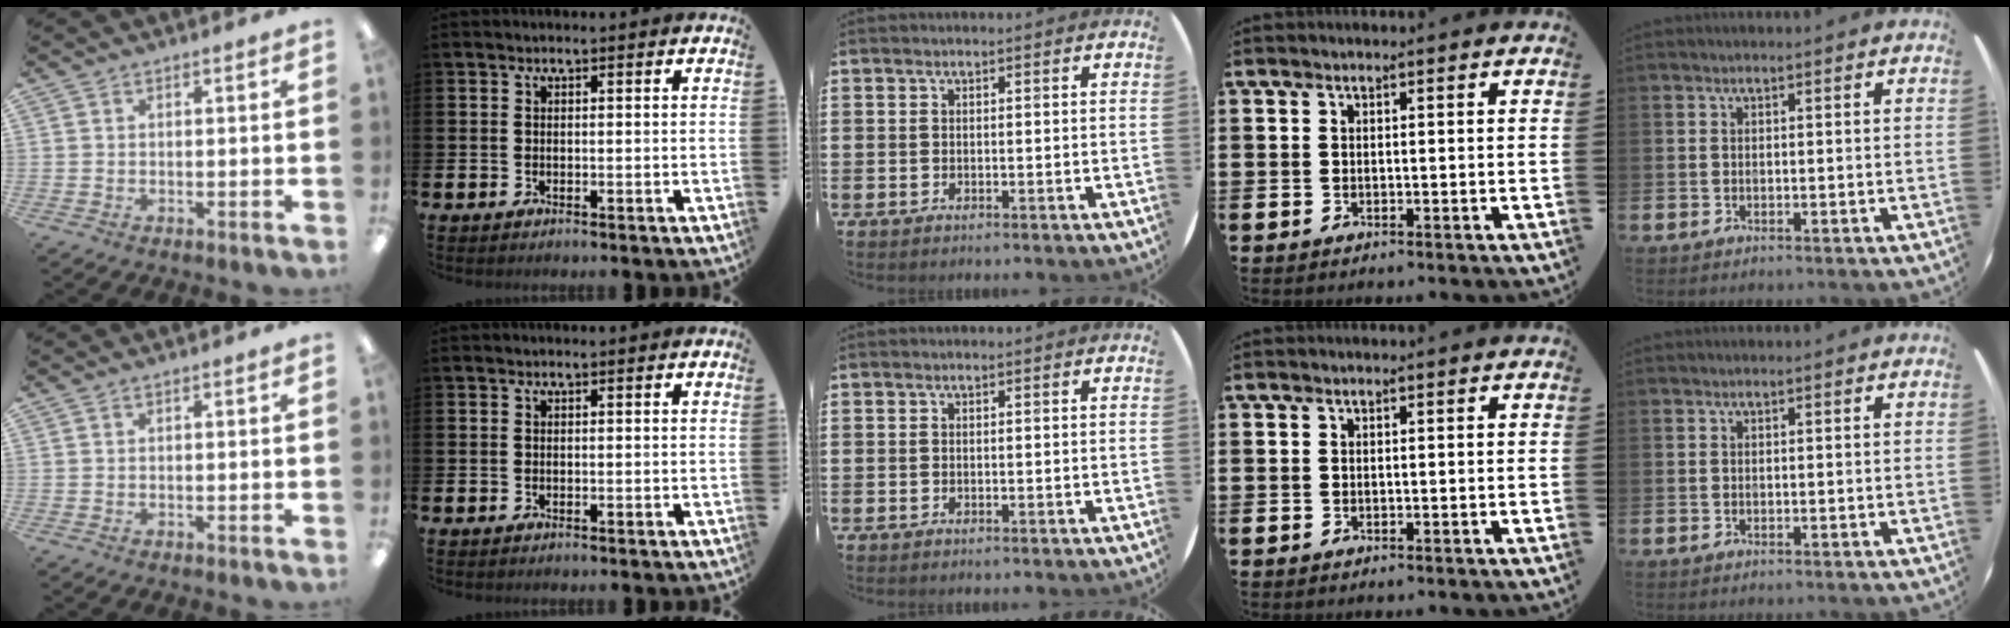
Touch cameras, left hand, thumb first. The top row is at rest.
{}